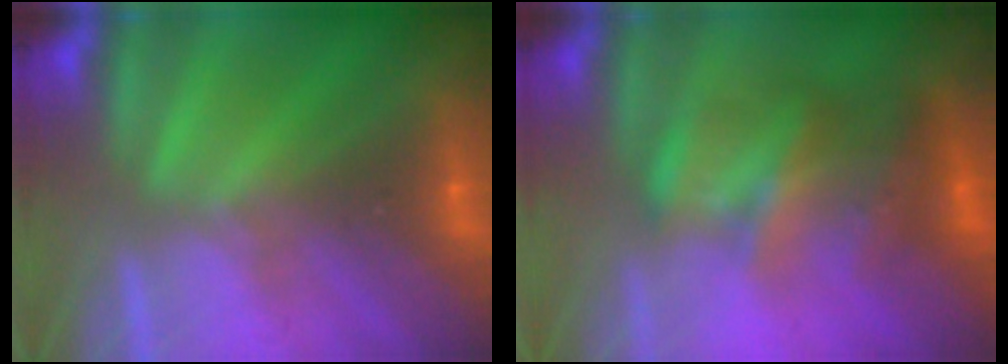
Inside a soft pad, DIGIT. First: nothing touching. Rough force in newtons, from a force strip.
{"total": 4.6}